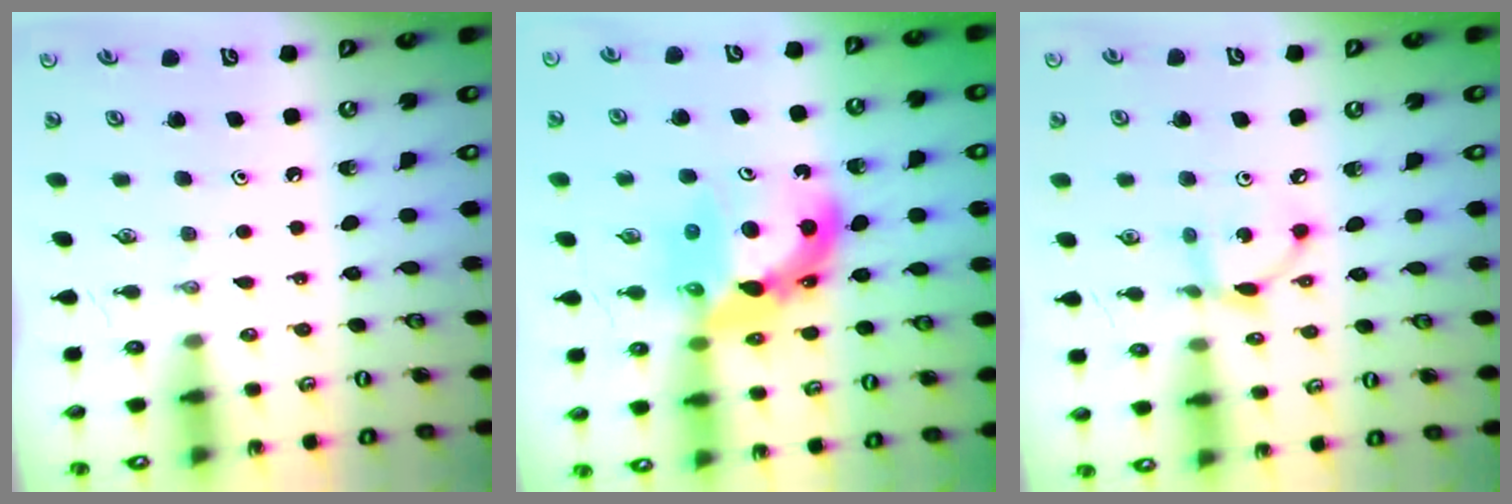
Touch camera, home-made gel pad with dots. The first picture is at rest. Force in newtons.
{"total": 12.7, "press": 12.6, "slide": 1.1}
{"total": 6.2, "press": 6.2, "slide": 0.2}